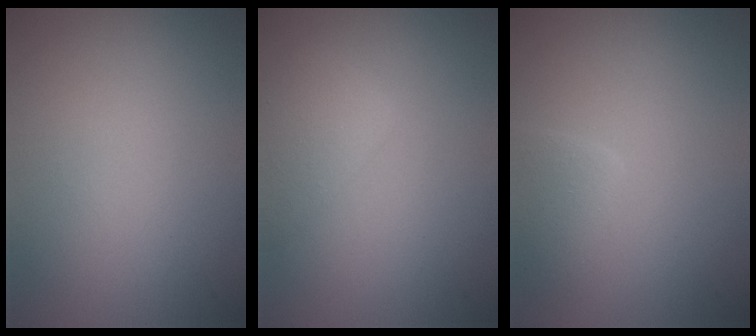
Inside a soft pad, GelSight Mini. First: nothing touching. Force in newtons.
{"total": 2.5, "press": 2.5, "slide": 0.1}
{"total": 2.2, "press": 2.2, "slide": 0.1}